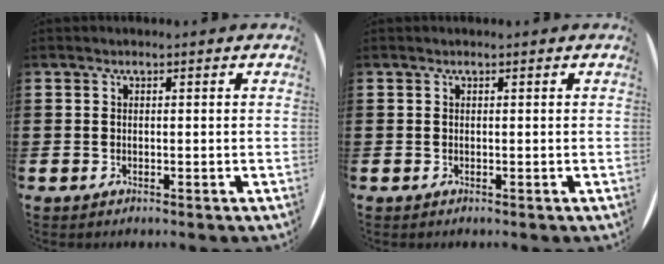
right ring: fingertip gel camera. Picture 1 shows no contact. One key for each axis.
{"total": 0.0}